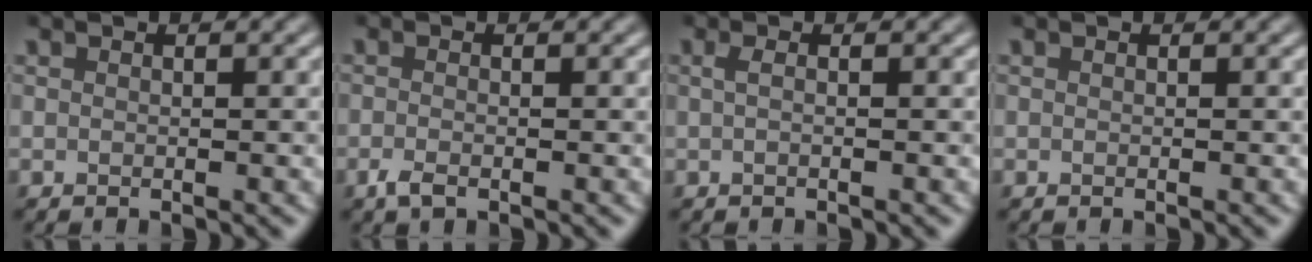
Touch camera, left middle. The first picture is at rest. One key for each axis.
{"total": 1.4, "fx": -0.8, "fy": 0.4, "fz": 1.0, "tx": -0.023, "ty": -0.003, "tz": -0.018}
{"total": 0.9, "fx": 0.0, "fy": 0.3, "fz": 0.9, "tx": -0.015, "ty": 0.000, "tz": -0.002}
{"total": 0.0}